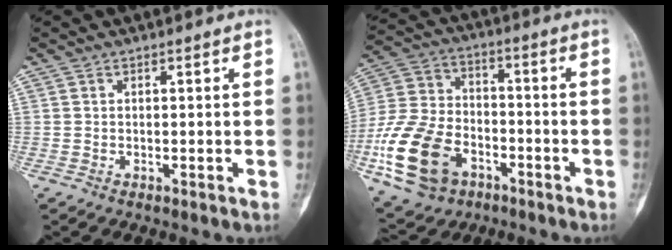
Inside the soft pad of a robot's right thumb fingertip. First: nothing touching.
{"total": 19.9, "force": [-7.7, 13.6, 12.2], "torque": [-0.235, 0.036, -0.134]}